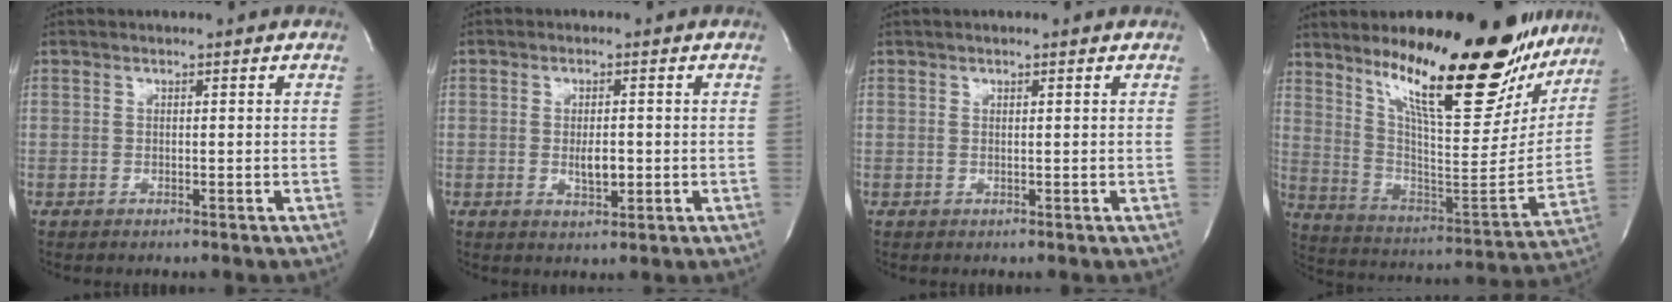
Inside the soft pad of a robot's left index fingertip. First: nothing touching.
{"total": 3.3, "force": [-0.4, 1.2, 3.1], "torque": [-0.054, -0.002, -0.004]}
{"total": 0.7, "force": [0.4, -0.1, 0.5], "torque": [-0.015, 0.005, 0.007]}
{"total": 25.9, "force": [18.8, 6.2, 16.7], "torque": [-0.254, -0.028, 0.284]}